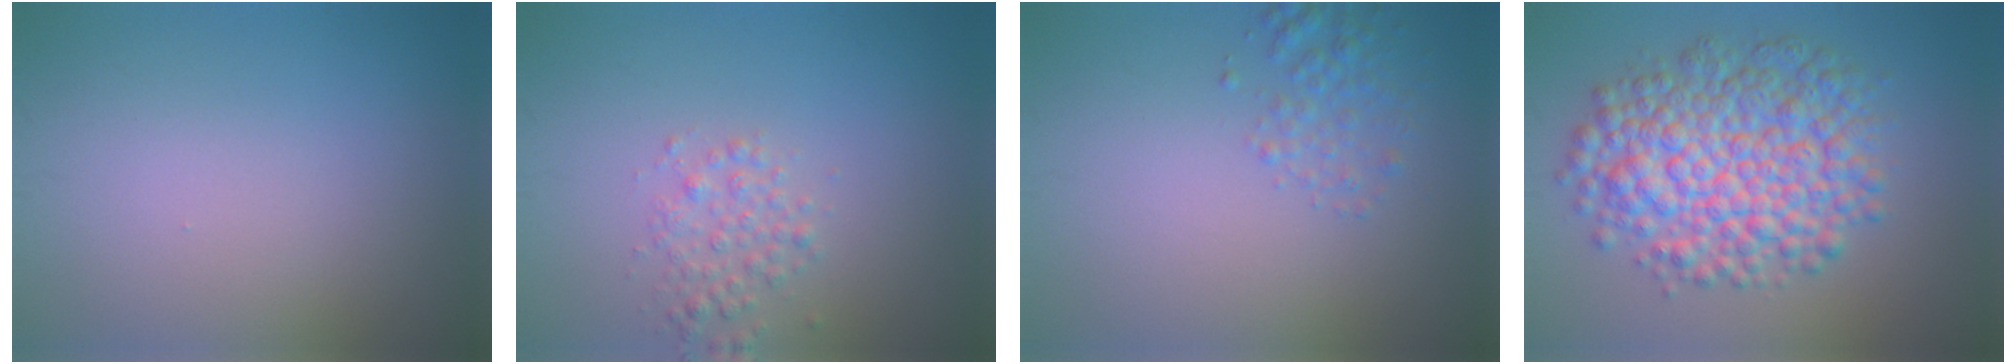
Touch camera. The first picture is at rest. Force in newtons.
{"total": 2.1, "press": 2.1, "slide": 0.0}
{"total": 1.8, "press": 1.8, "slide": 0.1}
{"total": 8.9, "press": 8.9, "slide": 0.2}